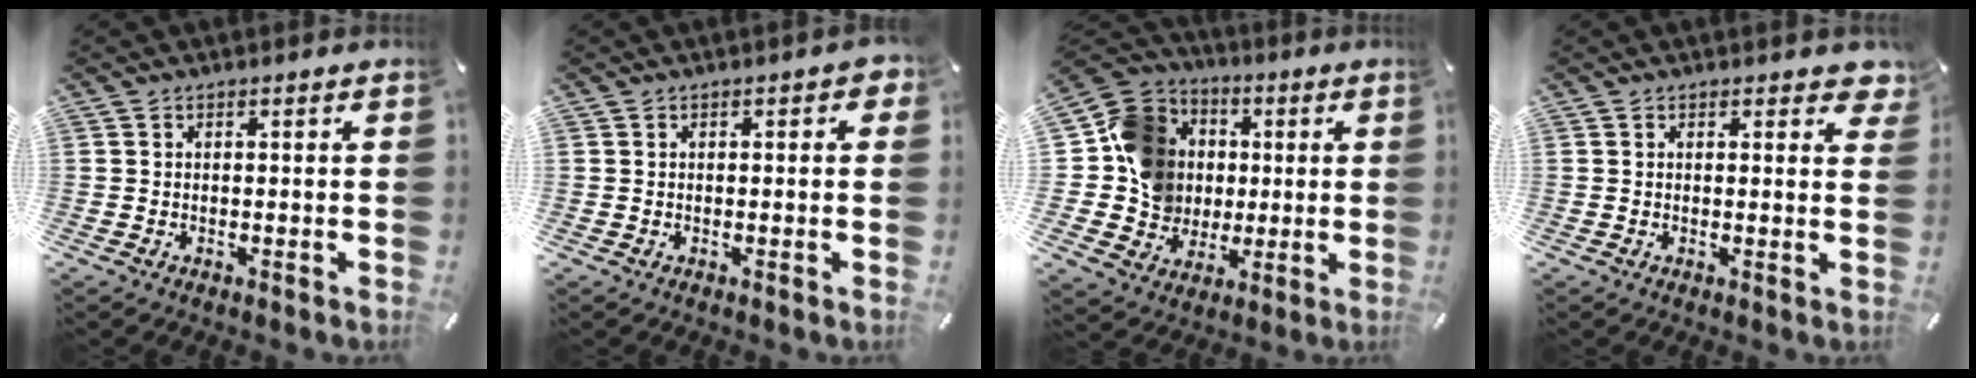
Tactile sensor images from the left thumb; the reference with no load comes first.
{"total": 1.4, "force": [-0.1, 1.0, 1.0], "torque": [-0.009, 0.004, -0.005]}
{"total": 14.9, "force": [0.8, 14.2, 4.4], "torque": [-0.067, 0.009, 0.024]}
{"total": 2.2, "force": [1.5, 1.0, 1.2], "torque": [-0.005, -0.006, 0.021]}